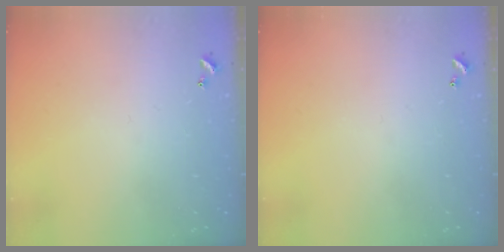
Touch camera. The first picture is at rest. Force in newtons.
{"total": 0.0}